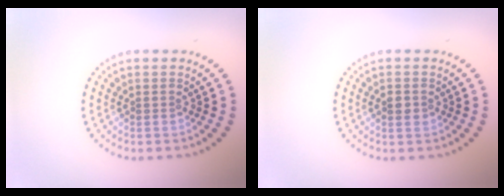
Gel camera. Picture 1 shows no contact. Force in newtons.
{"total": 0.9, "press": 0.9, "slide": 0.1}